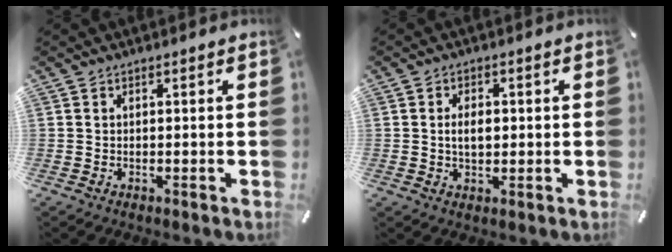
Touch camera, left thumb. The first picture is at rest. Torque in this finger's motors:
{"motor_torque": [0.71, 0.96, 0.57, -0.05, 0.04]}